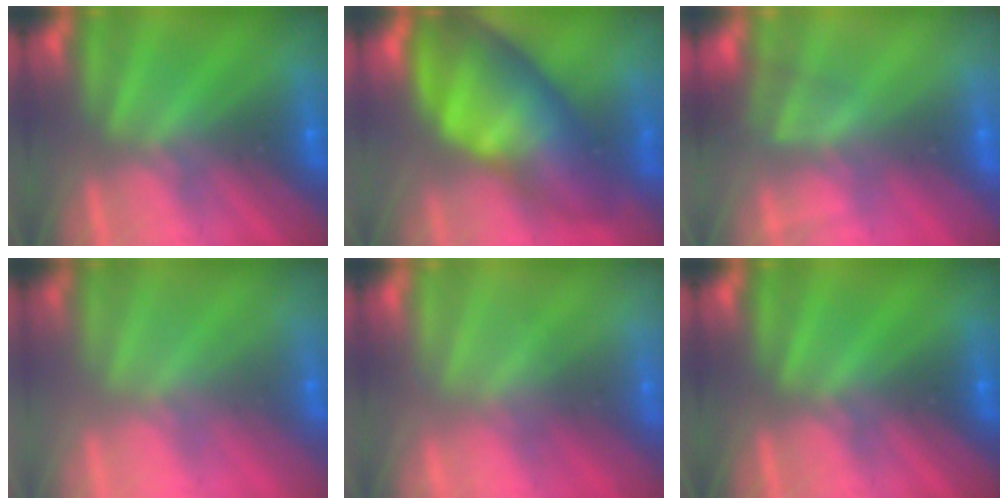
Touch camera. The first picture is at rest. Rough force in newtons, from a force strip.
{"total": 14.6}
{"total": 3.4}
{"total": 2.2}
{"total": 2.2}
{"total": 0.0}